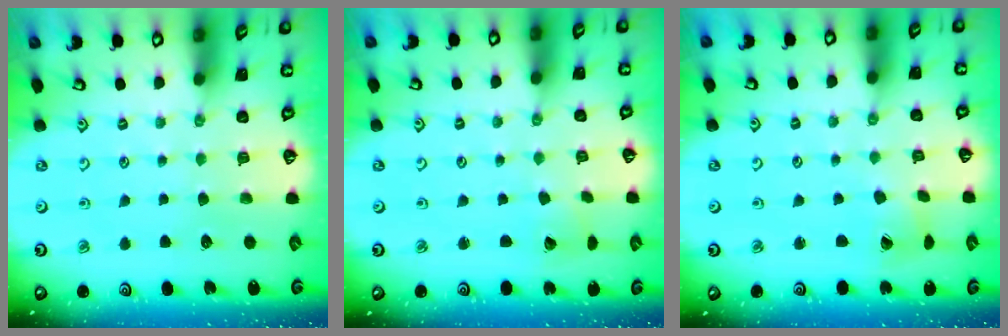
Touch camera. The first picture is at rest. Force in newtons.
{"total": 2.3, "press": 2.3, "slide": 0.3}
{"total": 4.5, "press": 4.4, "slide": 0.5}